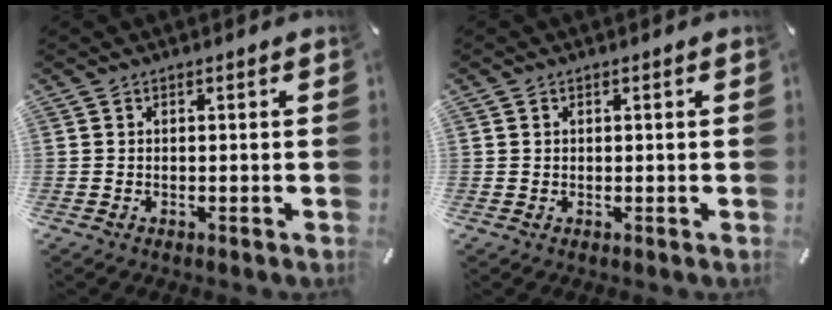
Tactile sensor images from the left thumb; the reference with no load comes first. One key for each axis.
{"total": 0.6, "fx": 0.1, "fy": 0.6, "fz": 0.2, "tx": -0.006, "ty": 0.004, "tz": 0.002}